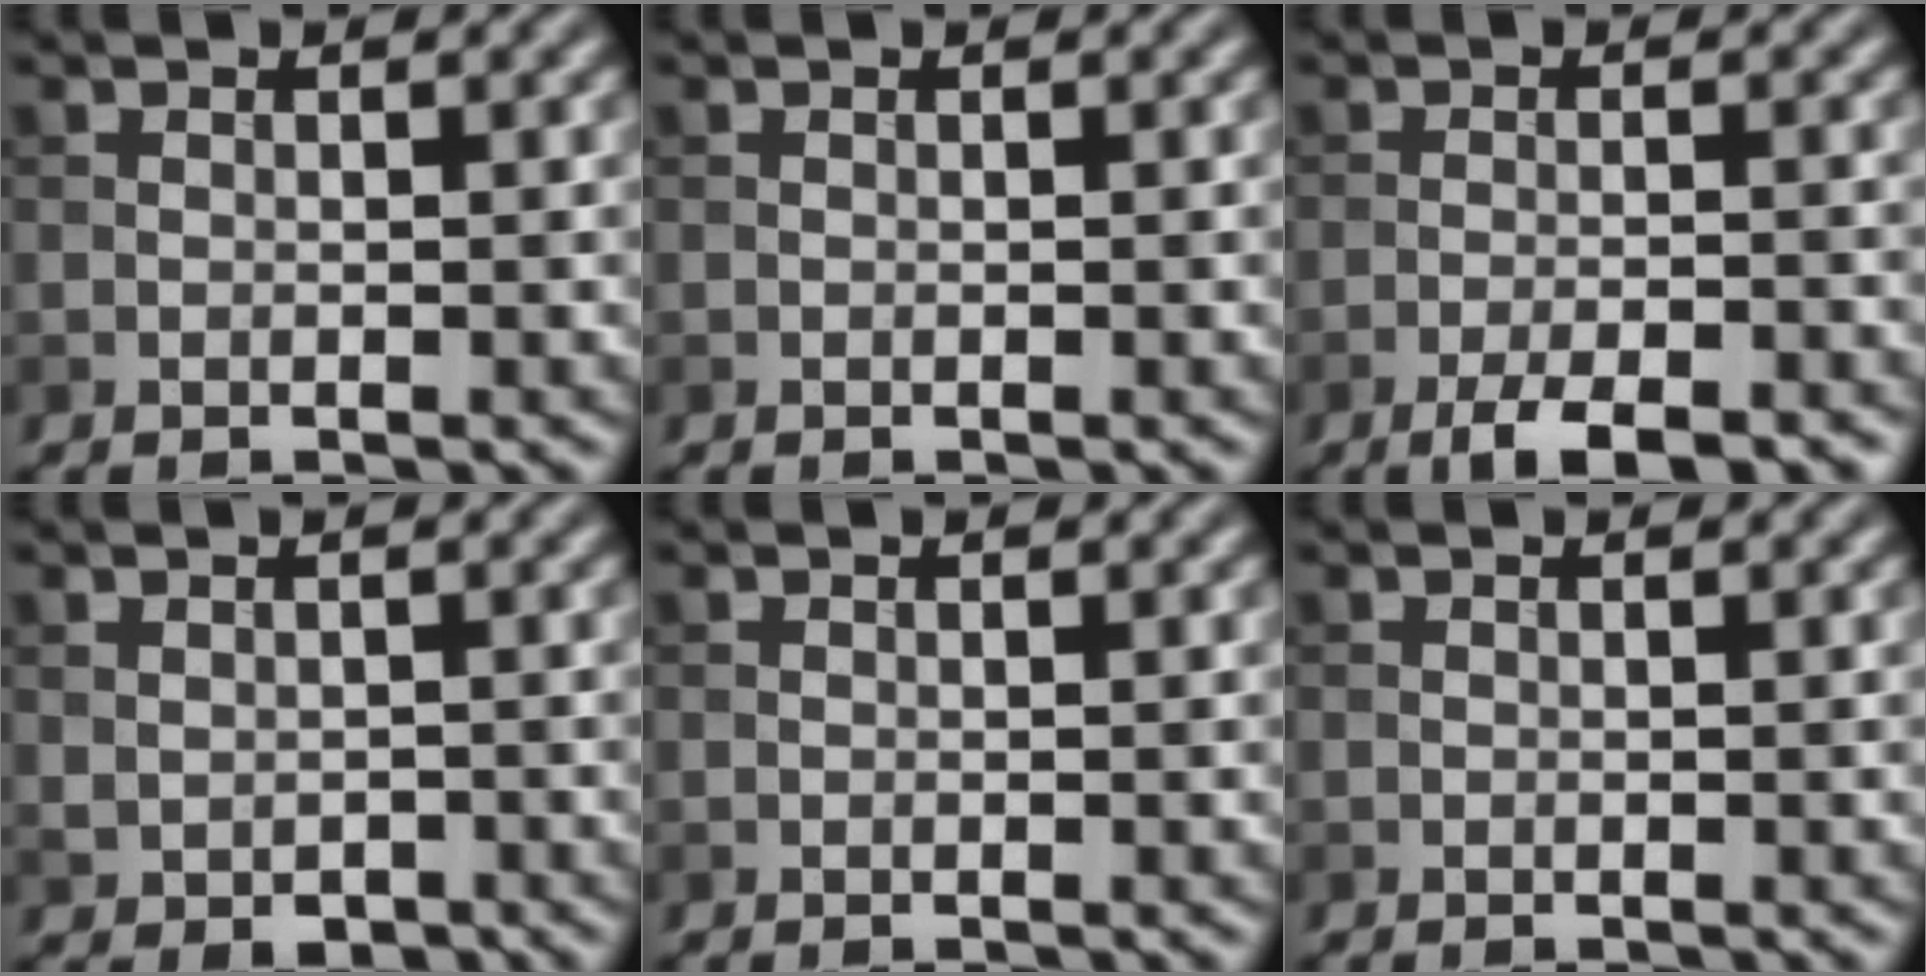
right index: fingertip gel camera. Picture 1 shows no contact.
{"total": 0.0}
{"total": 4.5, "force": [-3.1, 1.0, 3.0], "torque": [-0.053, -0.004, -0.050]}
{"total": 1.3, "force": [-0.3, 1.0, 0.8], "torque": [-0.016, -0.008, 0.000]}
{"total": 0.0}
{"total": 0.0}